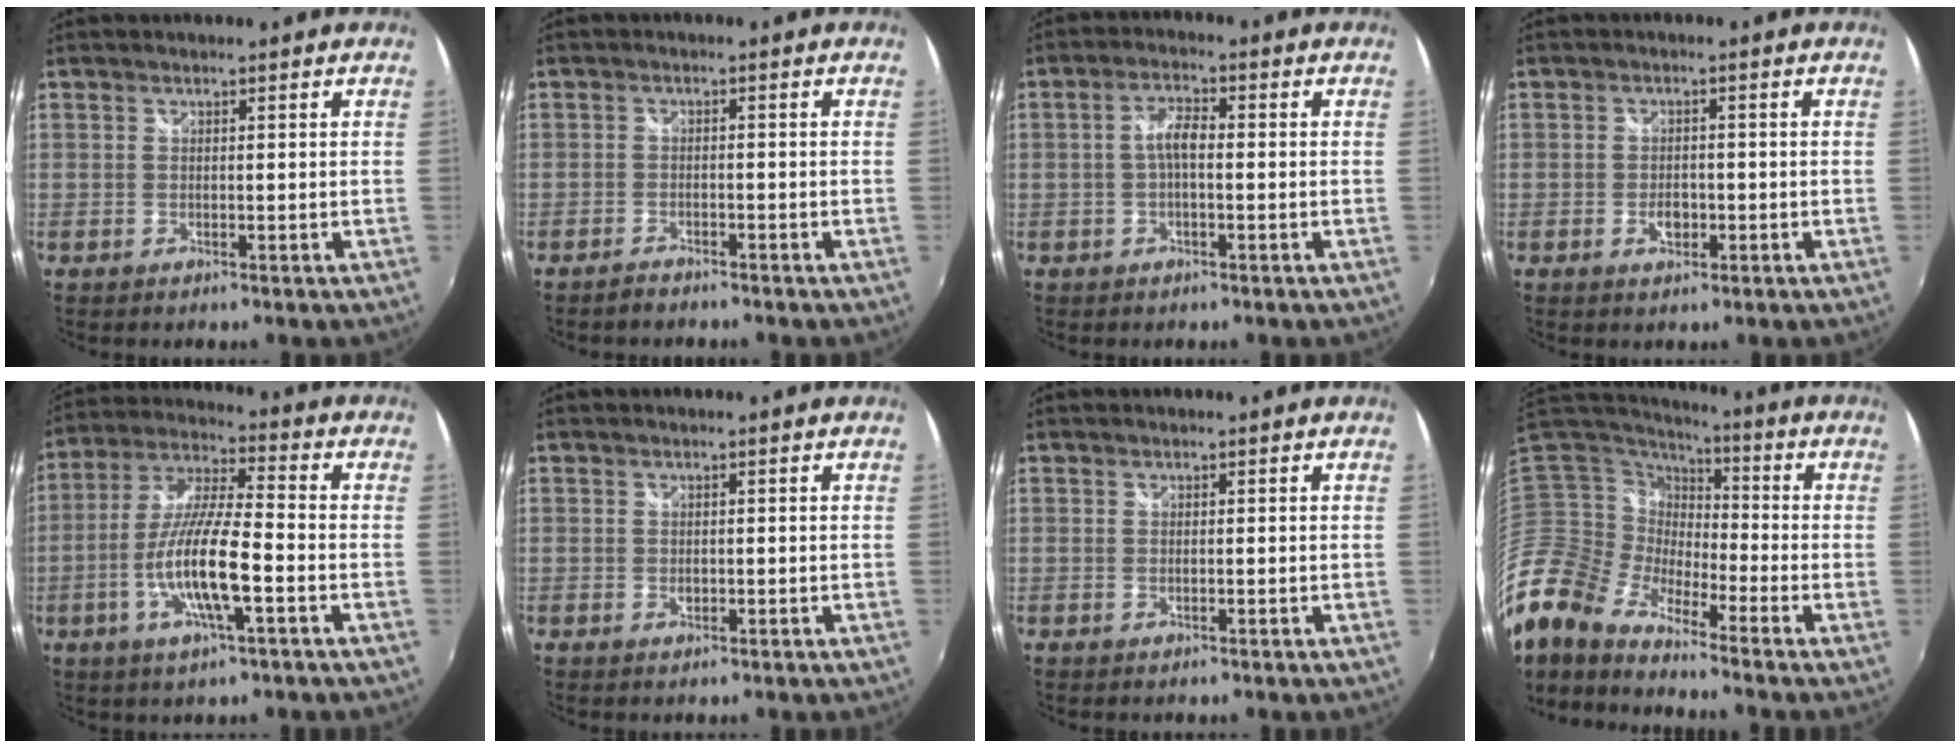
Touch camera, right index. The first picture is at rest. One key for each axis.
{"total": 2.1, "fx": -2.0, "fy": 0.5, "fz": 0.3, "tx": -0.016, "ty": -0.001, "tz": -0.038}
{"total": 3.6, "fx": -0.5, "fy": 1.3, "fz": 3.3, "tx": -0.066, "ty": 0.012, "tz": -0.010}
{"total": 2.8, "fx": -1.0, "fy": 1.9, "fz": 1.8, "tx": -0.032, "ty": -0.001, "tz": -0.018}
{"total": 13.1, "fx": -4.3, "fy": 2.2, "fz": 12.2, "tx": -0.248, "ty": -0.006, "tz": -0.084}
{"total": 0.7, "fx": -0.1, "fy": 0.6, "fz": 0.3, "tx": -0.004, "ty": -0.001, "tz": -0.001}
{"total": 0.0}
{"total": 13.0, "fx": -10.6, "fy": 4.6, "fz": 5.9, "tx": -0.107, "ty": -0.005, "tz": -0.226}